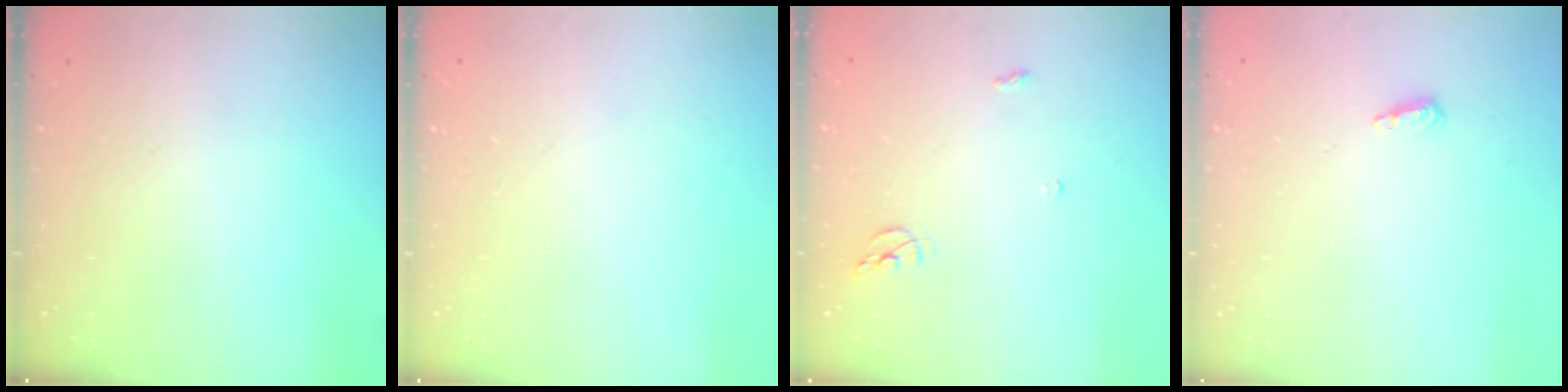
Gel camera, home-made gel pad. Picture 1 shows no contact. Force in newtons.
{"total": 0.0}
{"total": 5.6, "press": 5.6, "slide": 0.4}
{"total": 3.4, "press": 3.3, "slide": 0.5}